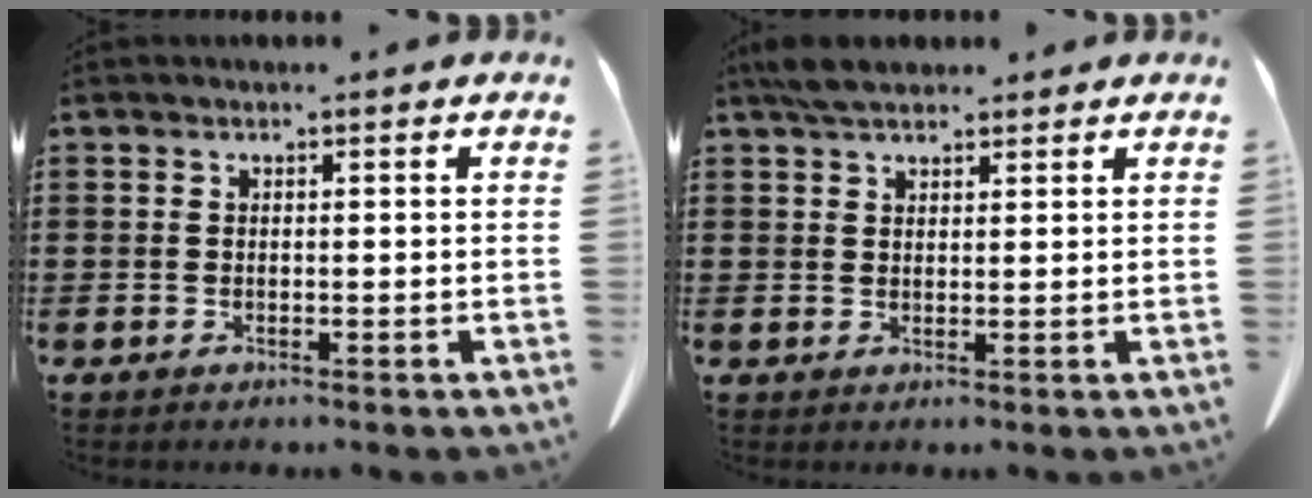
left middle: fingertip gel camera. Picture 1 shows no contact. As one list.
[{"total": 3.7, "force": [3.1, 1.1, 1.6], "torque": [-0.040, 0.000, 0.061]}]